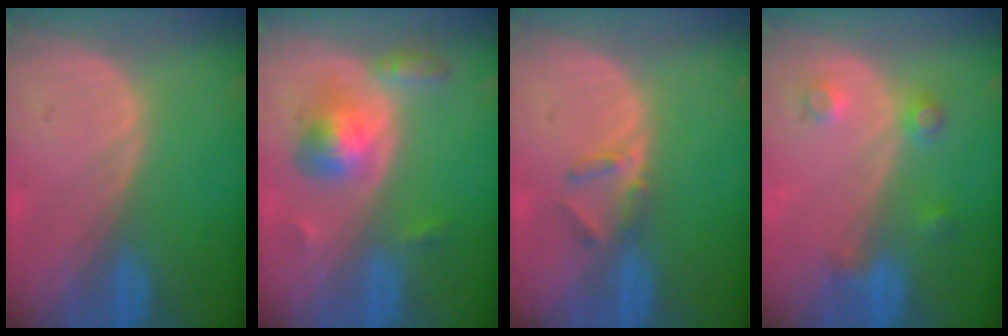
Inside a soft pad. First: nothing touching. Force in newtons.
{"total": 5.5, "press": 5.5, "slide": 0.2}
{"total": 2.5, "press": 2.3, "slide": 1.0}
{"total": 3.6, "press": 3.4, "slide": 1.3}